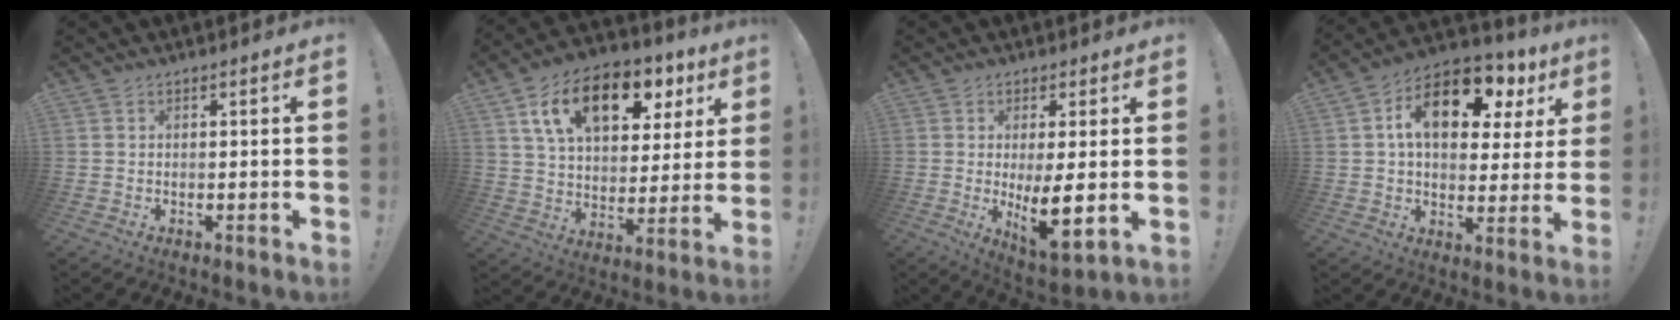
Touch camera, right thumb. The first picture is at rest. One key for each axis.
{"total": 18.2, "fx": 9.1, "fy": 10.6, "fz": 11.7, "tx": -0.193, "ty": -0.033, "tz": 0.158}
{"total": 9.7, "fx": 0.0, "fy": 2.6, "fz": 9.3, "tx": -0.146, "ty": -0.025, "tz": 0.004}
{"total": 17.3, "fx": 7.1, "fy": 9.5, "fz": 12.6, "tx": -0.200, "ty": -0.026, "tz": 0.118}